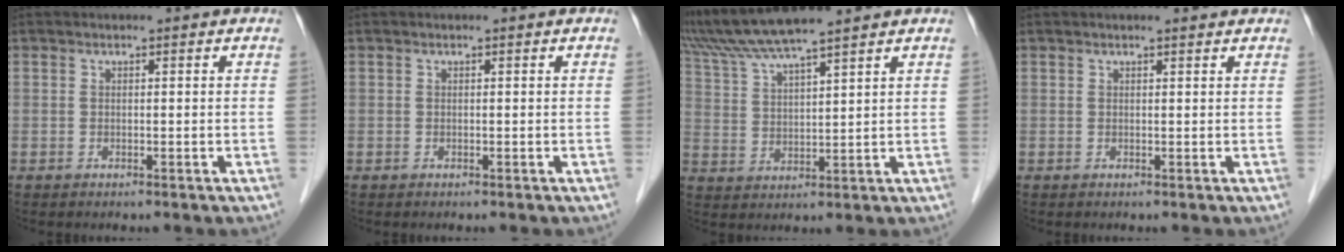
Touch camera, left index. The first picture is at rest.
{"total": 0.0}
{"total": 10.7, "force": [9.5, -1.2, 4.8], "torque": [-0.098, 0.025, 0.180]}
{"total": 2.4, "force": [2.2, 0.2, 1.1], "torque": [-0.013, 0.015, 0.025]}